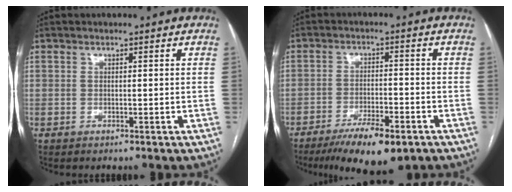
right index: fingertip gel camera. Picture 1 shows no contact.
{"total": 10.2, "force": [-6.8, 2.4, 7.2], "torque": [-0.119, -0.016, -0.108]}